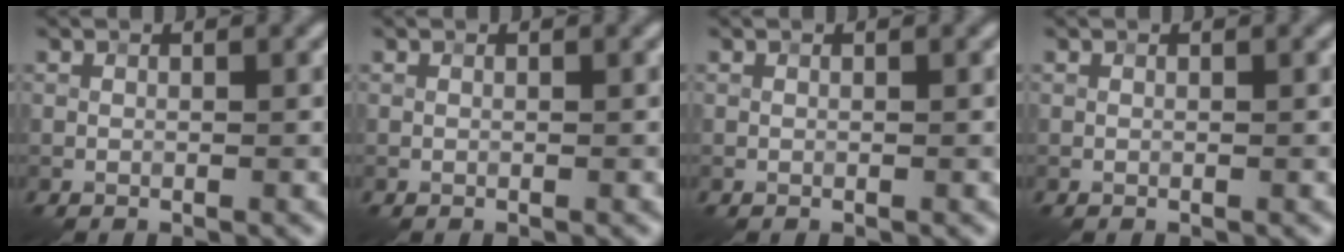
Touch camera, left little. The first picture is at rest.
{"total": 0.0}
{"total": 0.0}
{"total": 0.0}